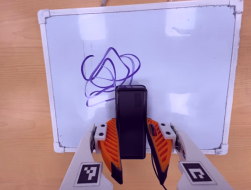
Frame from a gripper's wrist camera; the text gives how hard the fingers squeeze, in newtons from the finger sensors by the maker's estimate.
{"total": 3.8, "left": 2.5, "right": 5.0}